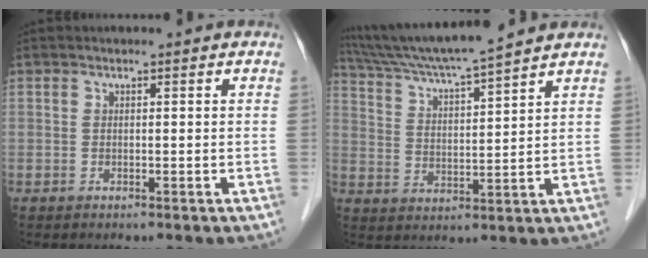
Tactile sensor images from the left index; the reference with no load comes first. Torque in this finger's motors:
{"motor_torque": [-0.34, -0.85, 0.44, 0.14]}